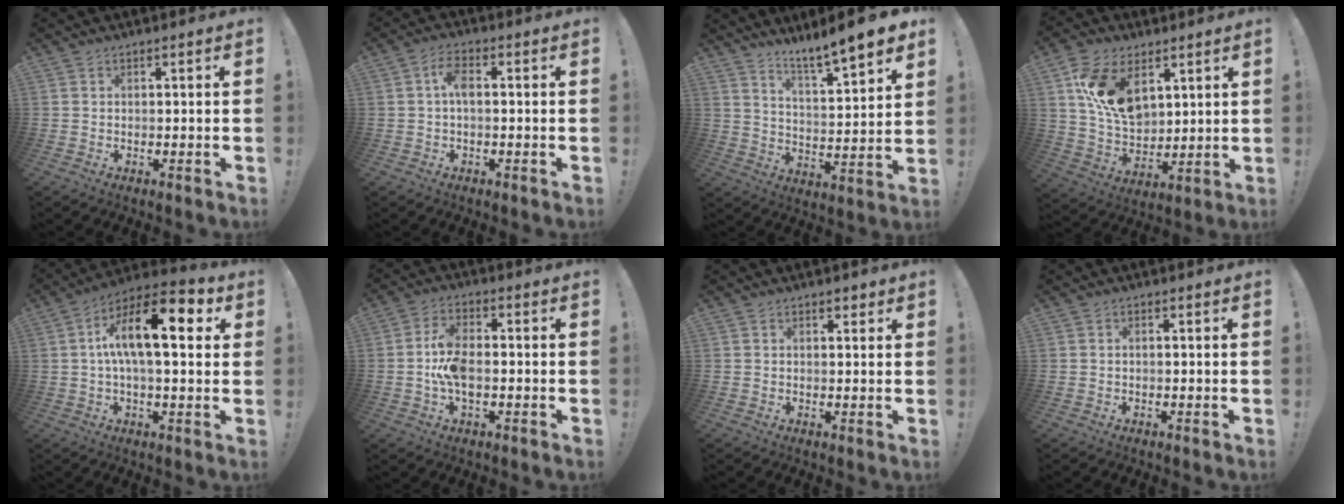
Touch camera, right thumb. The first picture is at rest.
{"total": 4.8, "force": [0.3, 2.2, 4.3], "torque": [-0.091, 0.012, 0.004]}
{"total": 9.8, "force": [8.3, -0.3, 5.1], "torque": [-0.090, -0.075, 0.135]}
{"total": 16.2, "force": [6.9, 10.3, 10.4], "torque": [-0.195, -0.029, 0.132]}
{"total": 16.8, "force": [4.1, 6.3, 15.1], "torque": [-0.245, -0.005, 0.055]}
{"total": 8.7, "force": [-1.4, 4.6, 7.3], "torque": [-0.141, 0.006, -0.024]}
{"total": 1.4, "force": [0.9, 0.9, 0.5], "torque": [0.001, -0.004, 0.014]}
{"total": 0.6, "force": [-0.3, 0.0, 0.5], "torque": [-0.011, 0.000, -0.005]}